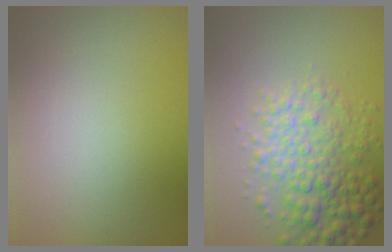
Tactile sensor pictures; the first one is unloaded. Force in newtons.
{"total": 5.5, "press": 5.5, "slide": 0.1}